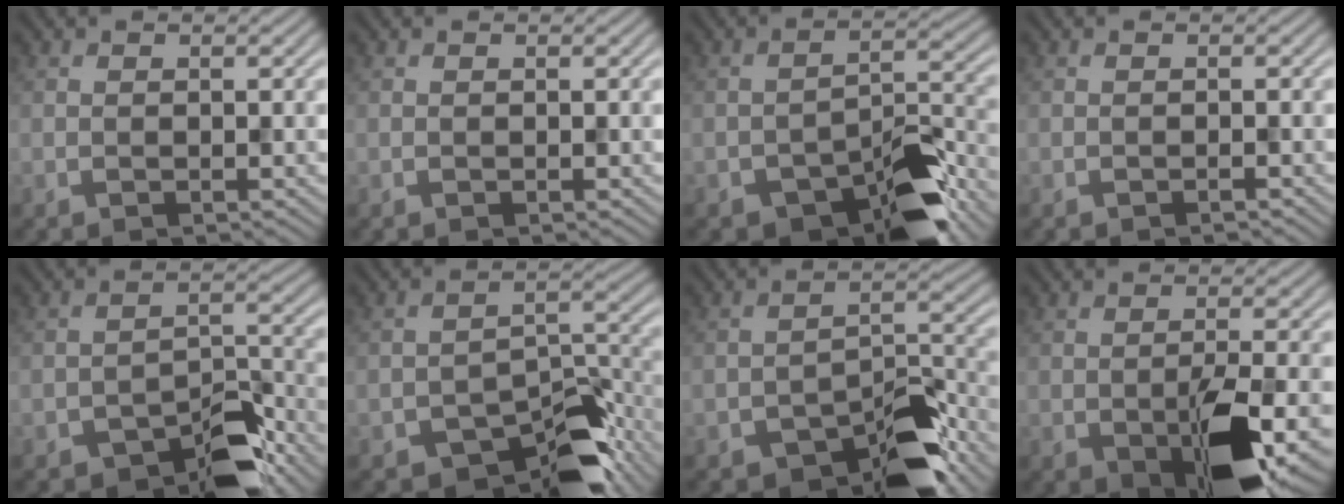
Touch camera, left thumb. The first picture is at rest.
{"total": 0.0}
{"total": 9.8, "force": [-6.2, 4.4, 6.2], "torque": [-0.077, 0.000, -0.109]}
{"total": 0.5, "force": [-0.4, 0.0, 0.3], "torque": [-0.001, 0.001, -0.006]}
{"total": 7.9, "force": [-5.7, 3.3, 4.3], "torque": [-0.053, 0.003, -0.102]}
{"total": 10.8, "force": [-7.8, 4.7, 5.7], "torque": [-0.063, -0.011, -0.134]}
{"total": 9.9, "force": [-6.8, 4.3, 5.7], "torque": [-0.065, -0.001, -0.122]}
{"total": 7.9, "force": [-2.9, 2.8, 6.8], "torque": [-0.110, -0.015, -0.039]}